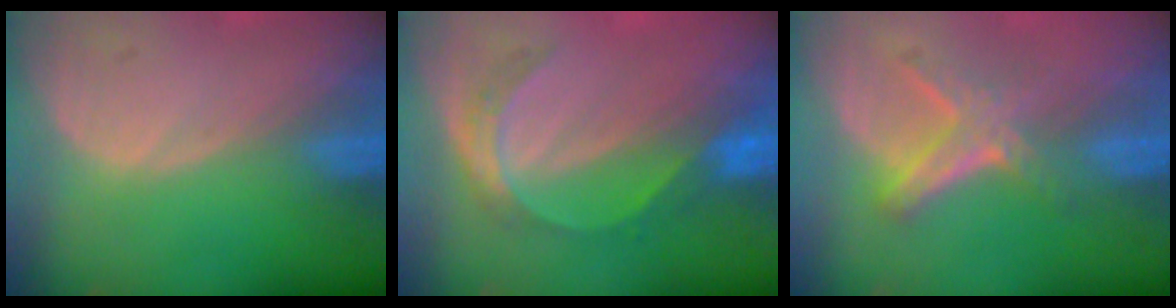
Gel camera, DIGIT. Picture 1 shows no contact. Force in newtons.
{"total": 5.3, "press": 5.0, "slide": 1.8}
{"total": 5.2, "press": 4.8, "slide": 2.1}